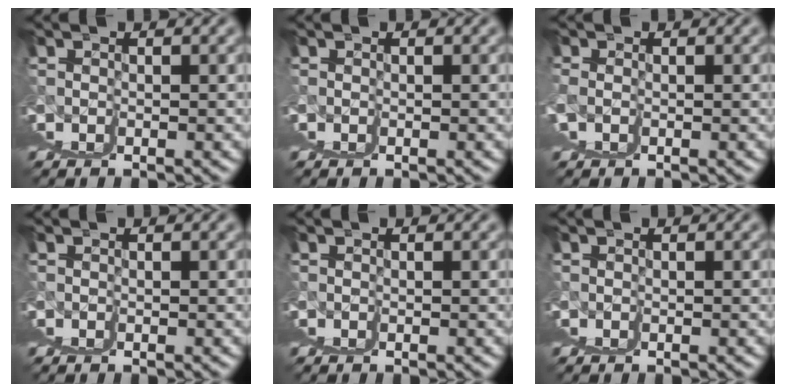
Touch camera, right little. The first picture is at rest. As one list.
[{"total": 0.6, "force": [0.1, -0.4, -0.4], "torque": [0.010, 0.002, 0.001]}, {"total": 1.0, "force": [0.5, 0.9, -0.1], "torque": [-0.007, -0.006, 0.009]}, {"total": 0.0}, {"total": 0.0}, {"total": 0.0}]